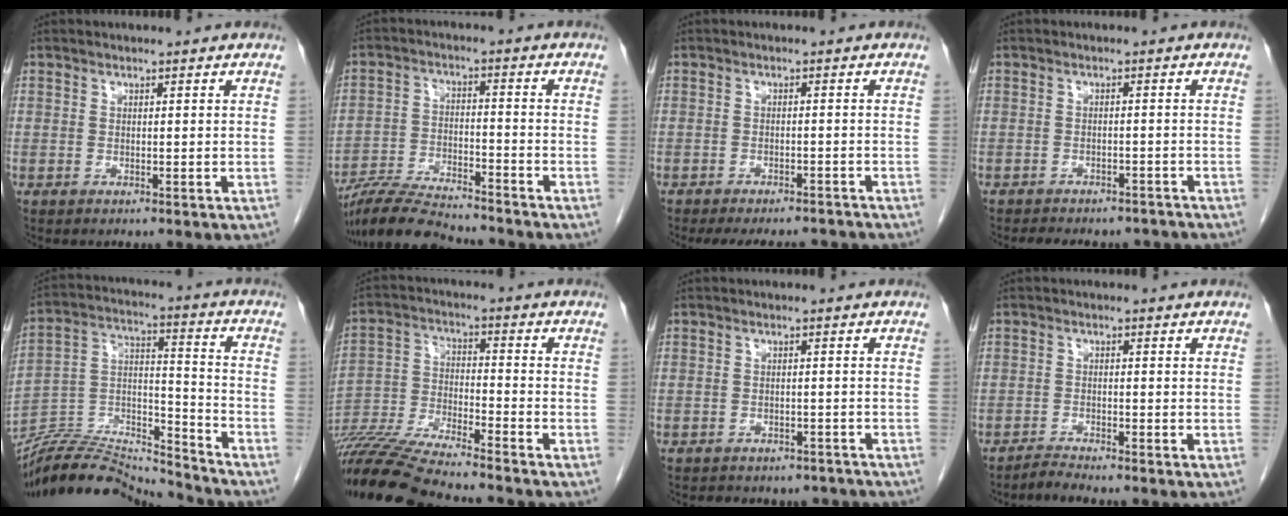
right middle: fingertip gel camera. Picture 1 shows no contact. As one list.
[{"total": 9.6, "force": [-8.7, 0.7, 3.9], "torque": [-0.069, -0.018, -0.151]}, {"total": 10.4, "force": [-9.4, 2.9, 3.4], "torque": [-0.054, 0.002, -0.115]}, {"total": 10.5, "force": [-9.3, 3.9, 3.0], "torque": [-0.053, 0.008, -0.104]}, {"total": 17.9, "force": [-17.4, 1.7, 3.7], "torque": [-0.067, 0.036, -0.296]}, {"total": 15.9, "force": [-14.5, -0.2, 6.6], "torque": [-0.124, -0.021, -0.259]}, {"total": 9.3, "force": [-8.2, 4.0, 1.9], "torque": [-0.028, 0.011, -0.085]}, {"total": 2.0, "force": [-1.9, -0.6, 0.0], "torque": [-0.002, -0.010, -0.036]}]